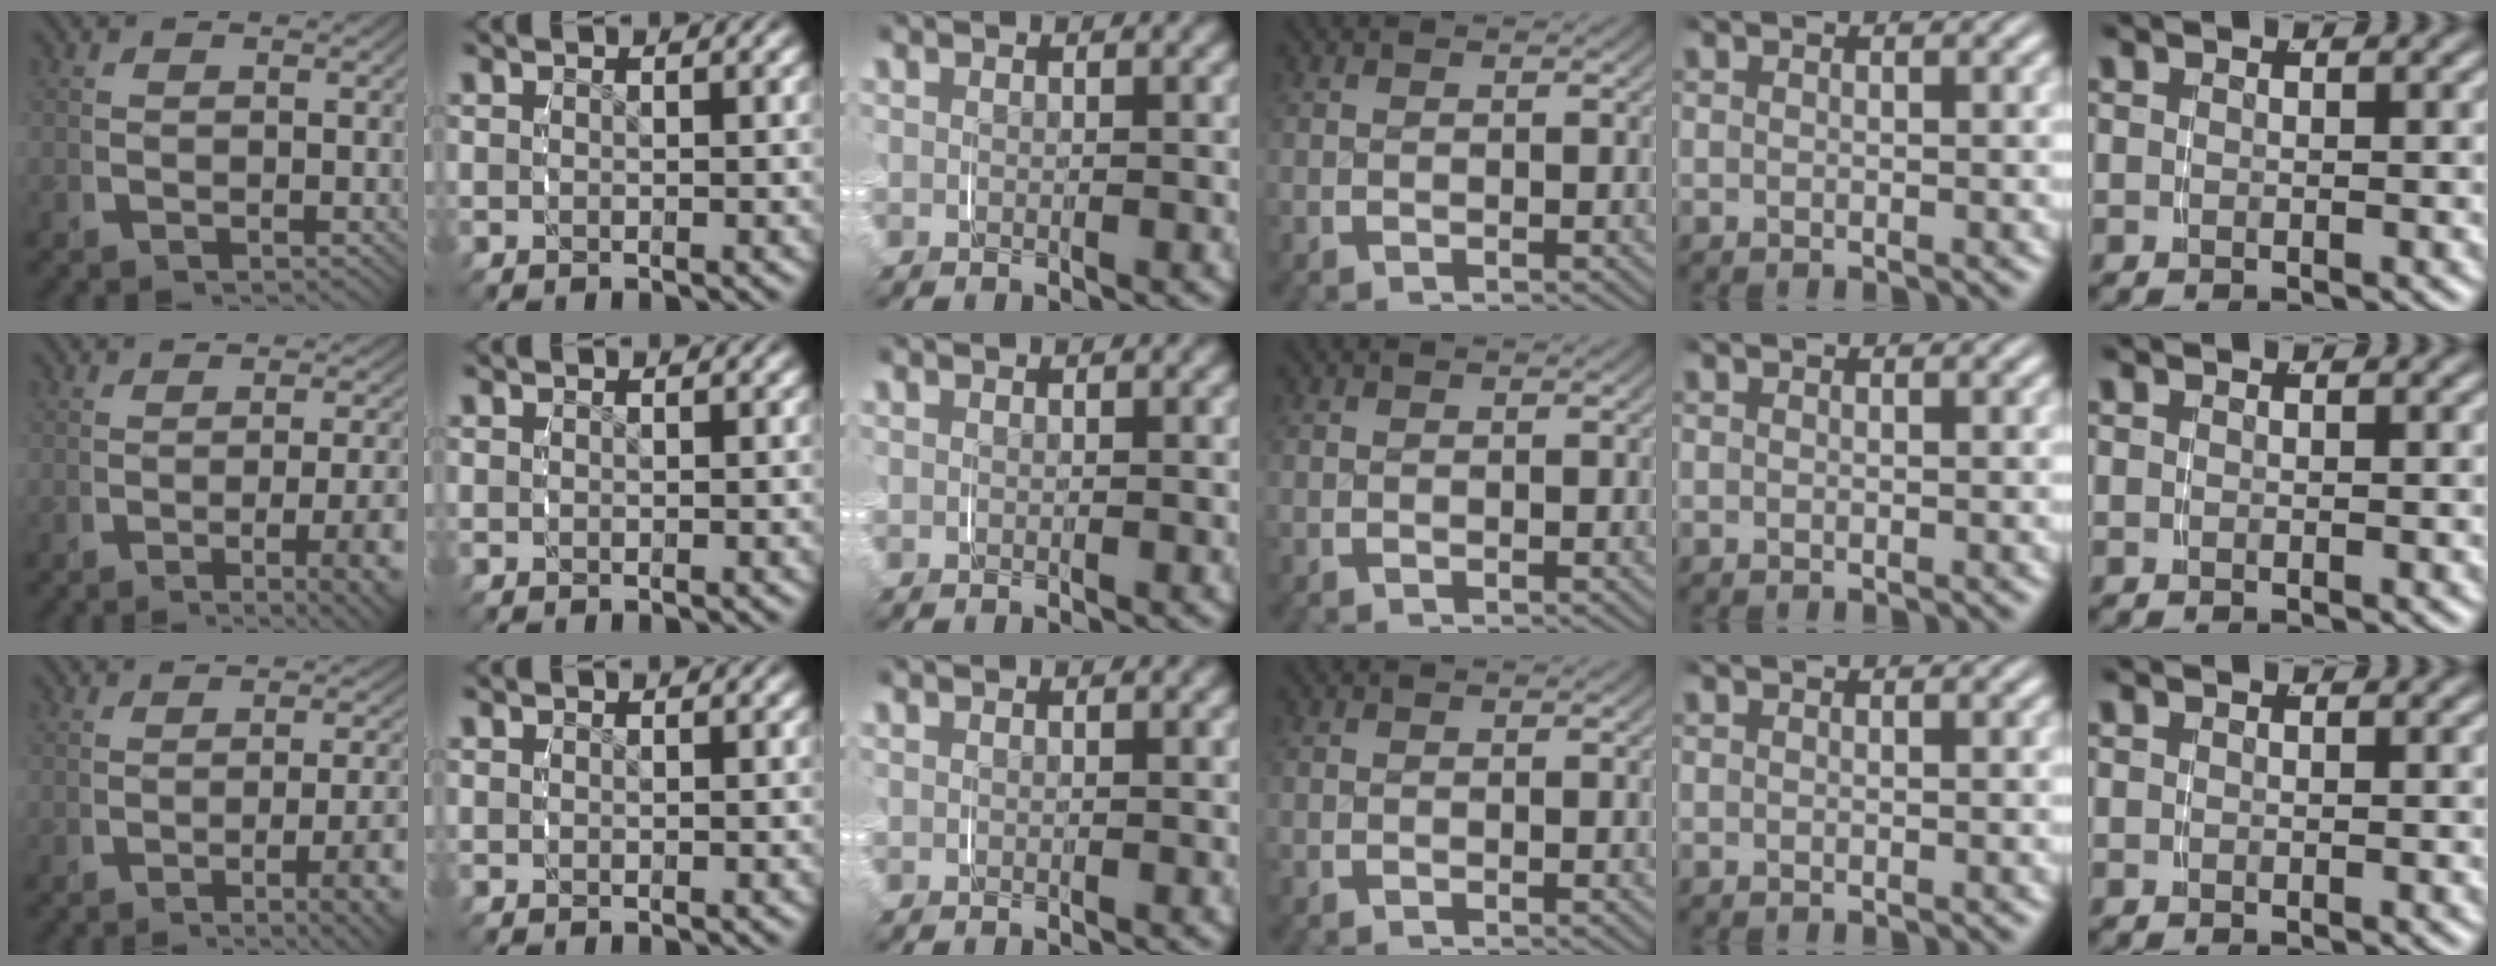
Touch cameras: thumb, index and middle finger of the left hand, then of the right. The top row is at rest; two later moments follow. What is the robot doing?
{"motion": "grasp_and_lifting", "object": "jewelry box"}